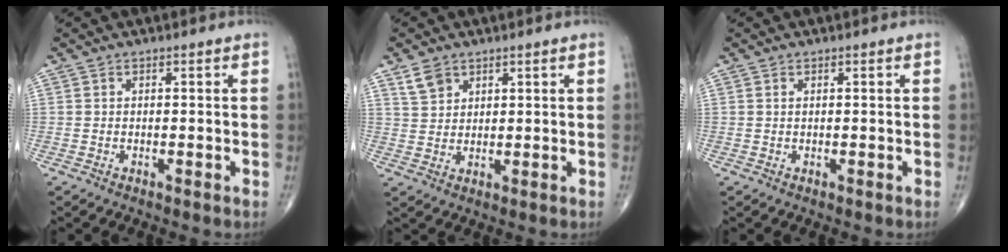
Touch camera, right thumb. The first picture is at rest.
{"total": 4.0, "force": [2.7, 2.7, 1.4], "torque": [-0.017, -0.011, 0.057]}
{"total": 0.0}